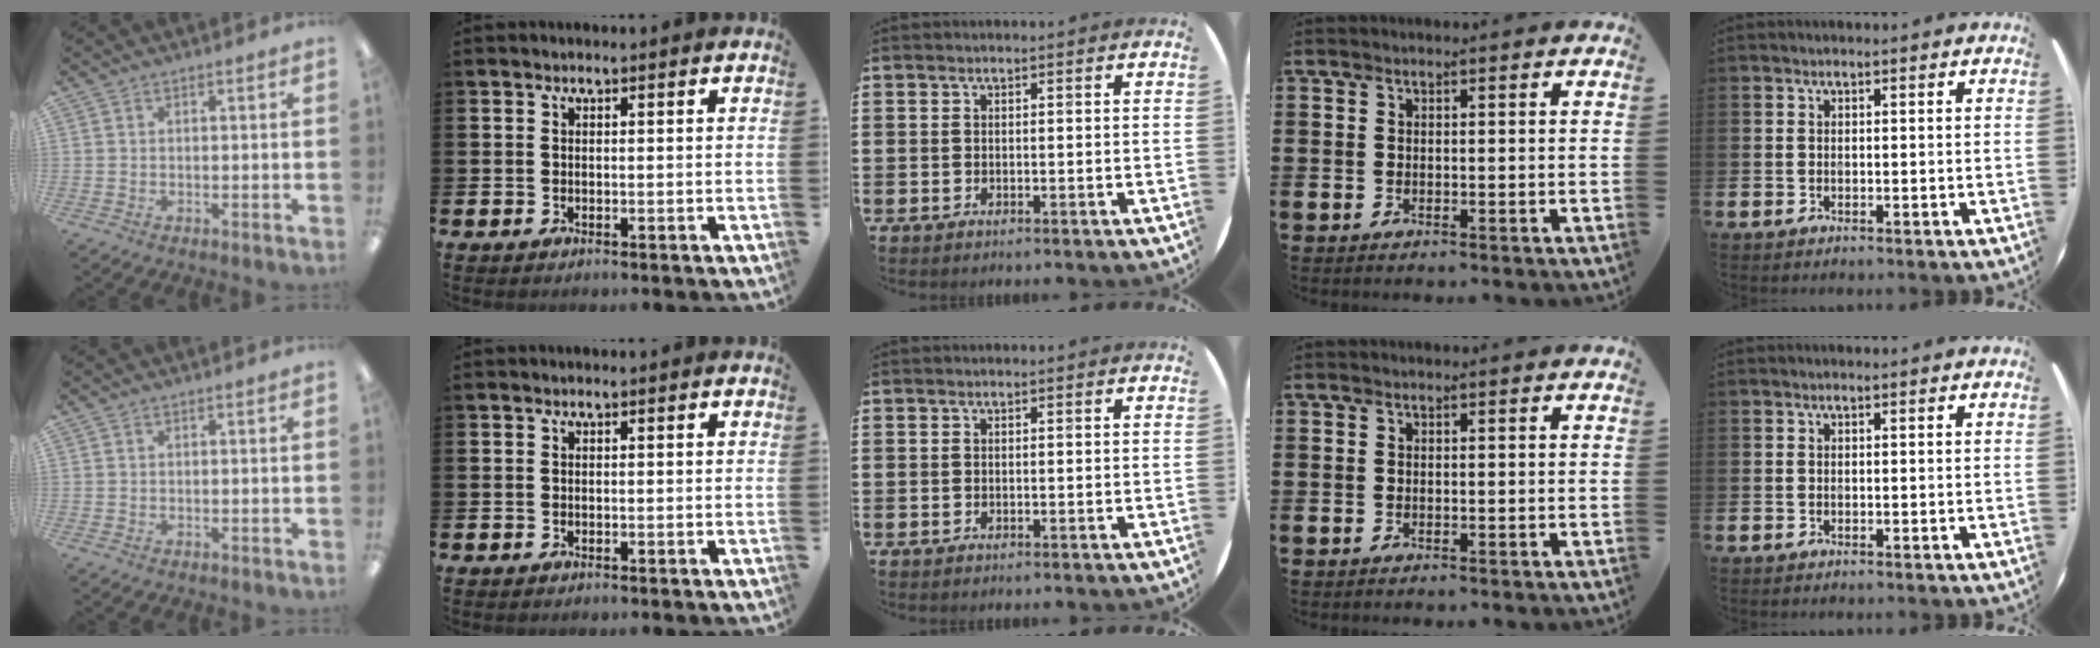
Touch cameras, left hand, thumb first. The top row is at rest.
{}